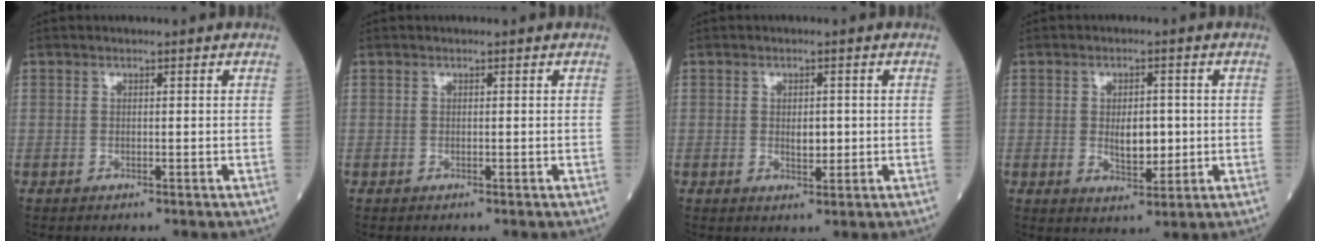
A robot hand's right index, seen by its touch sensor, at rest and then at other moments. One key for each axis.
{"total": 0.0}
{"total": 2.3, "fx": 0.0, "fy": 1.2, "fz": 2.0, "tx": -0.028, "ty": -0.001, "tz": 0.003}
{"total": 4.9, "fx": -0.1, "fy": 2.4, "fz": 4.3, "tx": -0.063, "ty": -0.004, "tz": 0.005}